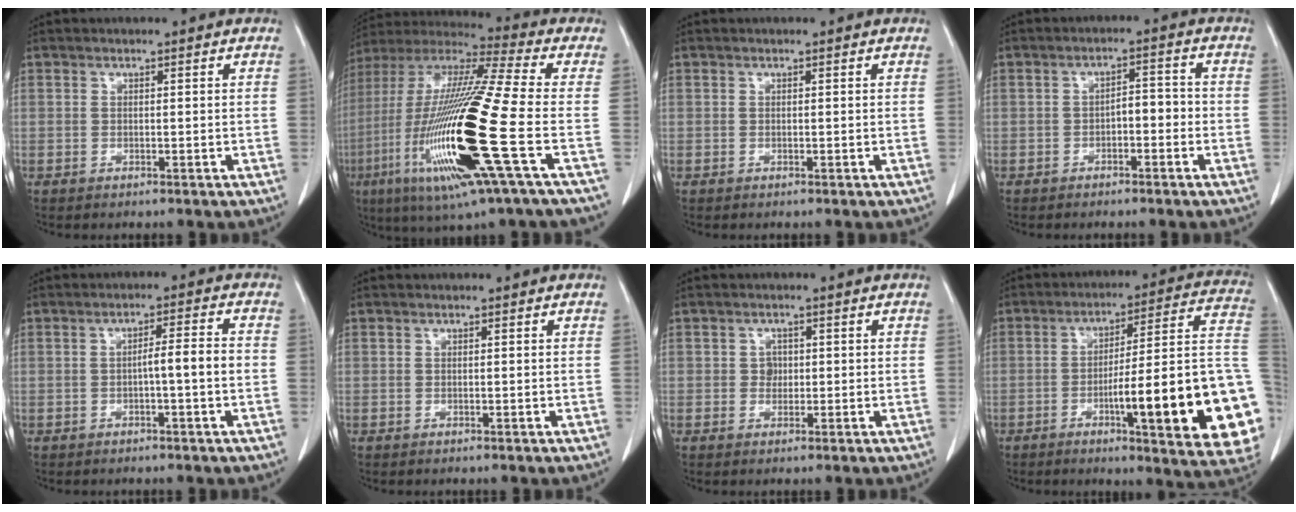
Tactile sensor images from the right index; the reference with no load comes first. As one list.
[{"total": 25.3, "force": [-6.5, 1.2, 24.4], "torque": [-0.505, -0.038, -0.130]}, {"total": 0.0}, {"total": 3.3, "force": [-1.2, 1.4, 2.7], "torque": [-0.038, 0.017, -0.019]}, {"total": 4.0, "force": [-0.9, -0.1, 3.9], "torque": [-0.060, 0.010, -0.014]}, {"total": 0.0}, {"total": 1.8, "force": [0.1, 1.6, 0.8], "torque": [-0.008, 0.003, 0.001]}, {"total": 24.8, "force": [-6.1, 2.5, 23.9], "torque": [-0.217, 0.010, -0.078]}]